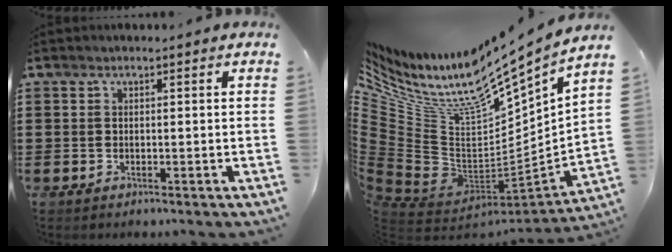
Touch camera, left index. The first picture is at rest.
{"total": 10.4, "force": [7.4, 1.9, 7.1], "torque": [-0.161, -0.086, 0.108]}